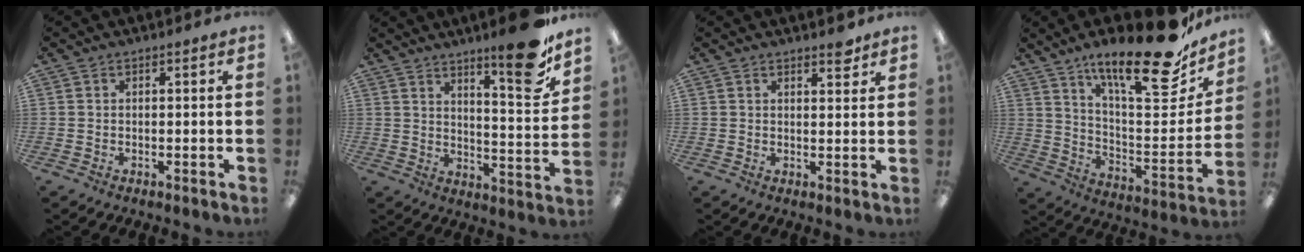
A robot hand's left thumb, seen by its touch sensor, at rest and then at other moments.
{"total": 14.1, "force": [10.7, 2.4, 9.0], "torque": [-0.114, -0.083, 0.167]}
{"total": 3.1, "force": [2.6, 1.0, 1.4], "torque": [-0.006, -0.016, 0.042]}
{"total": 23.8, "force": [17.9, 5.8, 14.5], "torque": [-0.213, -0.130, 0.289]}